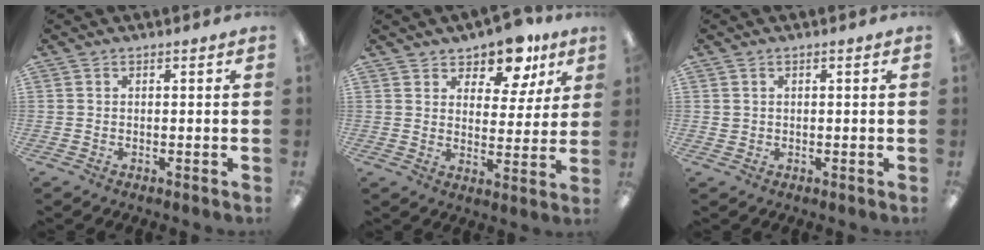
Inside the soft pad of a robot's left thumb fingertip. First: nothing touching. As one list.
[{"total": 10.4, "force": [8.3, 4.9, 4.0], "torque": [-0.064, -0.048, 0.149]}, {"total": 1.1, "force": [0.4, 1.0, 0.2], "torque": [-0.005, 0.005, 0.007]}]